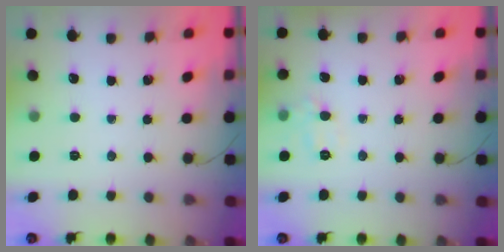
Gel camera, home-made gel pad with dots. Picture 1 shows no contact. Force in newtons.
{"total": 8.2, "press": 8.0, "slide": 1.5}